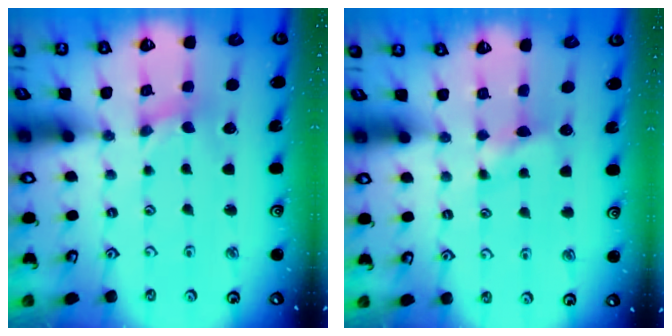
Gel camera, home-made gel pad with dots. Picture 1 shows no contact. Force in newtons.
{"total": 4.6, "press": 4.5, "slide": 0.8}